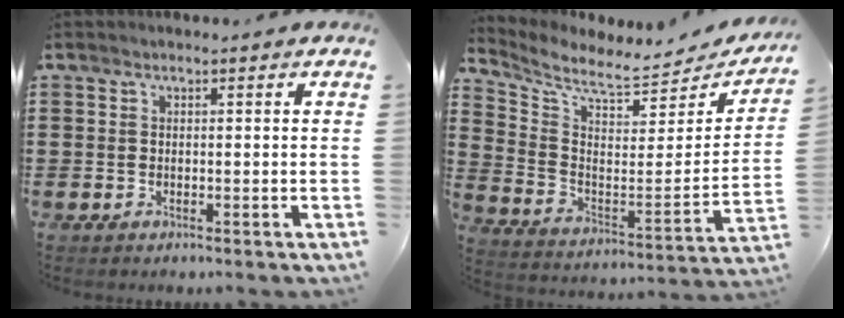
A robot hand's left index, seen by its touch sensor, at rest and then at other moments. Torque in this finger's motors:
{"motor_torque": [1.52, -0.62, 0.08, 0.03]}